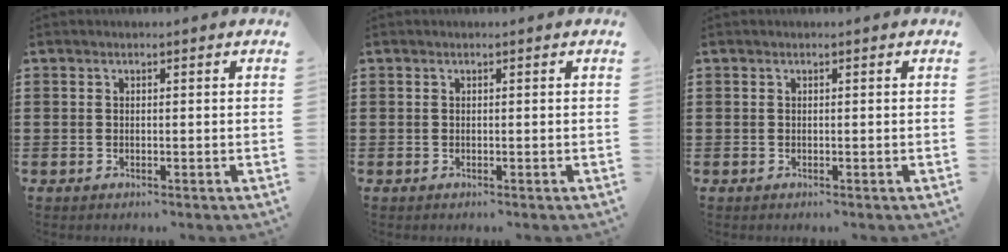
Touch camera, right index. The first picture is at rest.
{"total": 0.0}
{"total": 0.0}